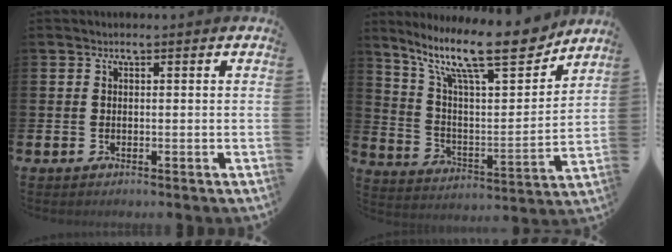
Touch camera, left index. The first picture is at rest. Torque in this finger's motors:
{"motor_torque": [1.06, -1.08, 1.05, 0.21]}